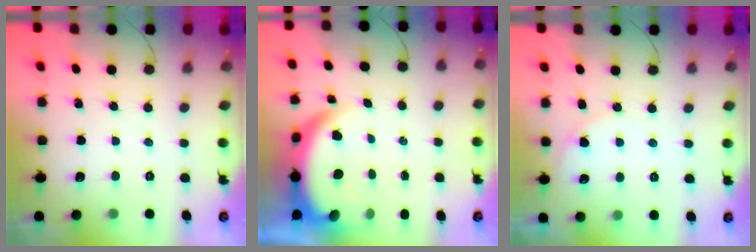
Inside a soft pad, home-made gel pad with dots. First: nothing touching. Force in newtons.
{"total": 6.4, "press": 6.4, "slide": 0.8}
{"total": 5.4, "press": 5.4, "slide": 0.6}